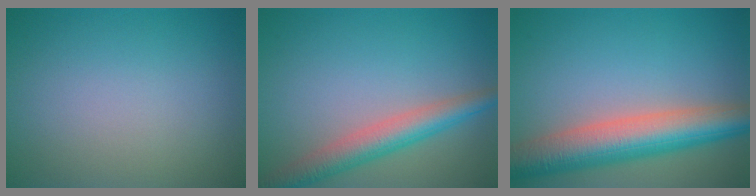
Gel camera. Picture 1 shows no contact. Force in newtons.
{"total": 4.5, "press": 4.5, "slide": 0.2}
{"total": 8.5, "press": 8.5, "slide": 0.6}